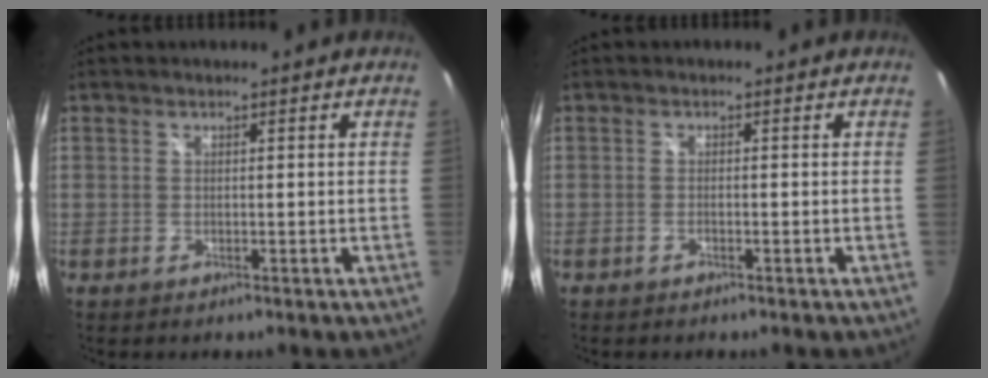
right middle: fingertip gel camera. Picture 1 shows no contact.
{"total": 0.7, "force": [-0.6, 0.1, 0.4], "torque": [-0.008, 0.000, -0.012]}